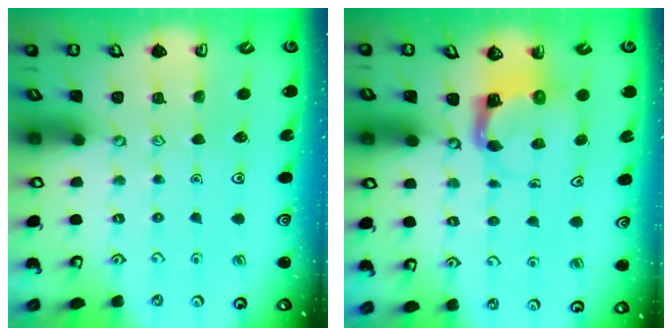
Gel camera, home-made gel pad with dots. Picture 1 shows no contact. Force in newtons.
{"total": 3.9, "press": 3.9, "slide": 0.7}